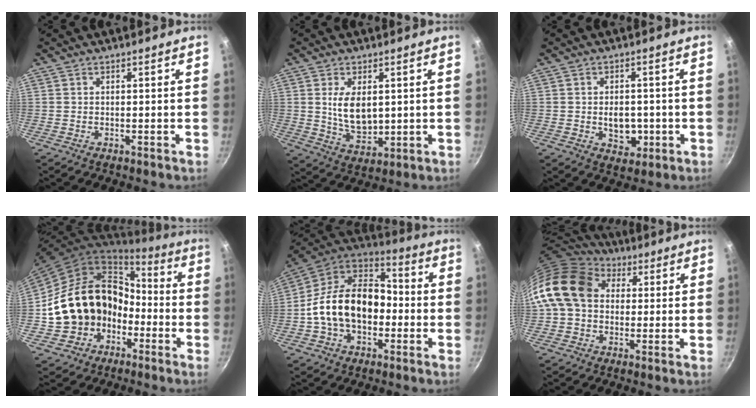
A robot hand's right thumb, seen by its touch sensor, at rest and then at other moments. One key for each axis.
{"total": 8.3, "fx": 1.6, "fy": 4.8, "fz": 6.6, "tx": -0.105, "ty": -0.022, "tz": 0.040}
{"total": 7.1, "fx": -0.3, "fy": 5.0, "fz": 4.9, "tx": -0.047, "ty": -0.005, "tz": 0.006}
{"total": 18.8, "fx": -4.4, "fy": 15.8, "fz": 9.3, "tx": -0.127, "ty": 0.069, "tz": -0.049}
{"total": 20.0, "fx": -2.9, "fy": 14.1, "fz": 13.9, "tx": -0.212, "ty": 0.055, "tz": -0.063}
{"total": 16.2, "fx": 2.6, "fy": 12.7, "fz": 9.8, "tx": -0.162, "ty": 0.031, "tz": 0.031}